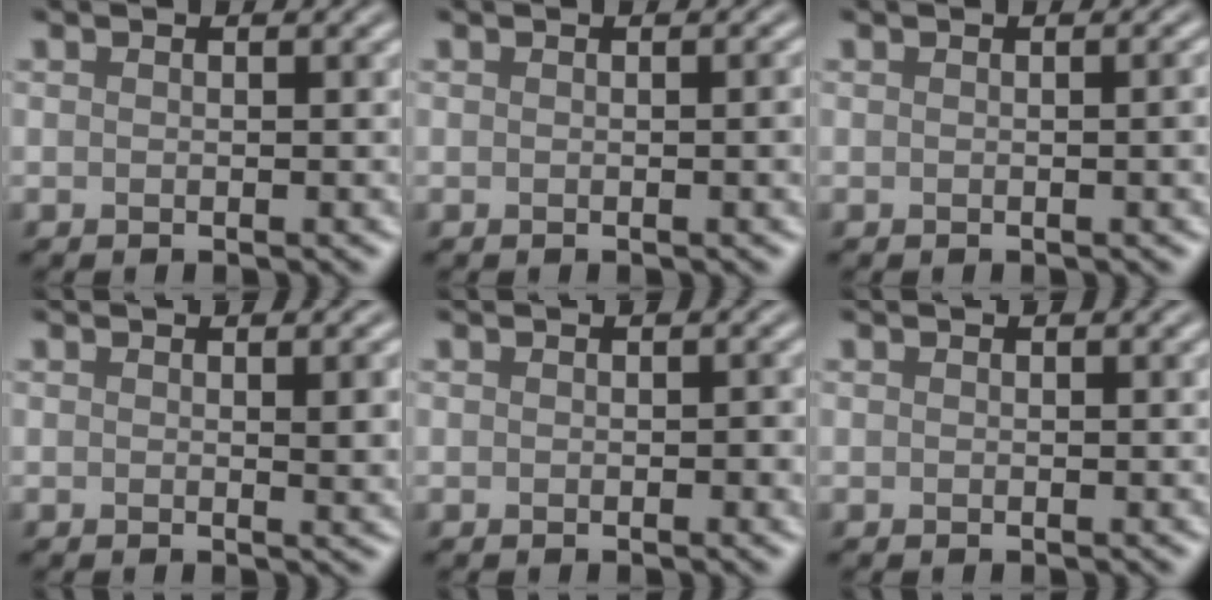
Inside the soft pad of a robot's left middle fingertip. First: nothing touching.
{"total": 1.5, "force": [0.0, 0.4, 1.4], "torque": [-0.016, 0.003, -0.002]}
{"total": 1.8, "force": [0.0, 0.5, 1.8], "torque": [-0.017, 0.003, -0.003]}
{"total": 2.4, "force": [0.4, 0.6, 2.3], "torque": [-0.025, 0.000, 0.004]}
{"total": 0.8, "force": [-0.1, 0.4, 0.7], "torque": [-0.009, -0.002, 0.000]}
{"total": 0.0}